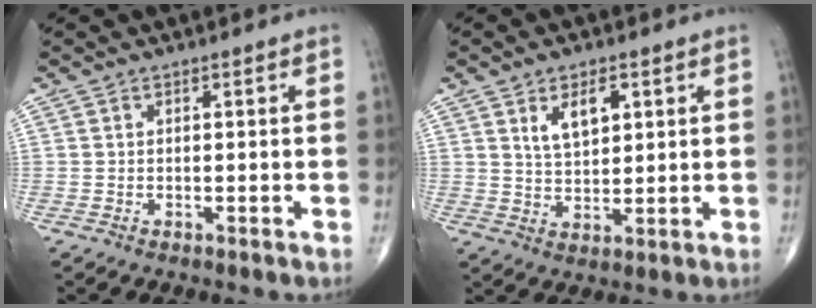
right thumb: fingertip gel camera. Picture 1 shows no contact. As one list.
[{"total": 6.4, "force": [2.7, 3.4, 4.8], "torque": [-0.070, -0.017, 0.053]}]